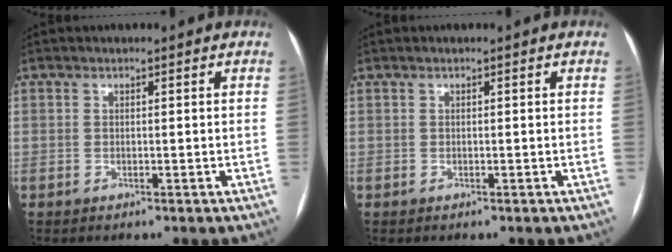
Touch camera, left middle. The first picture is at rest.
{"total": 0.0}